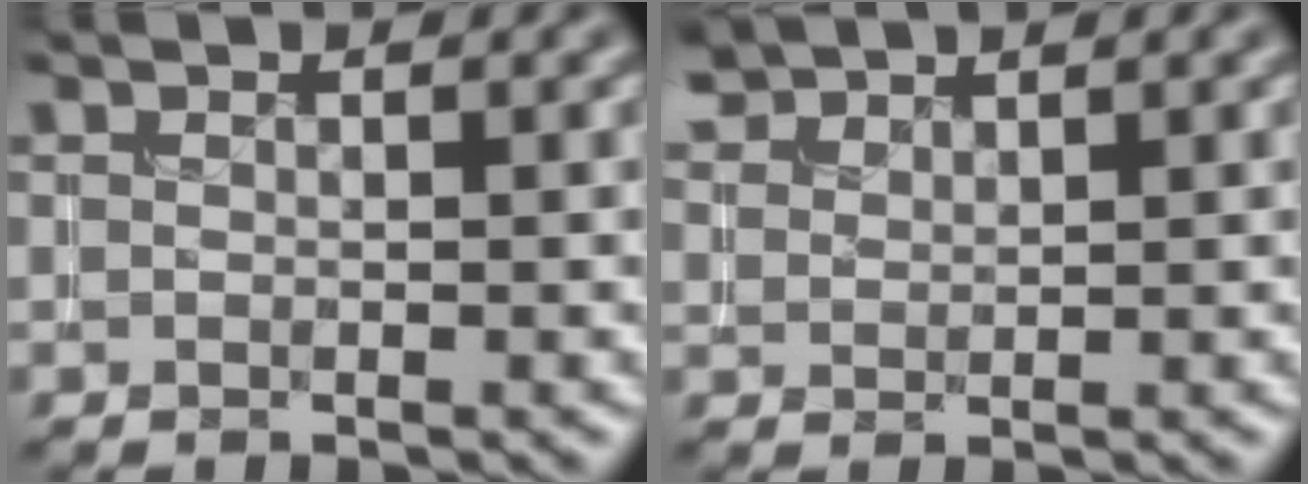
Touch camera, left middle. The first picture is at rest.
{"total": 2.3, "force": [2.2, 0.6, 0.4], "torque": [-0.012, 0.009, 0.050]}